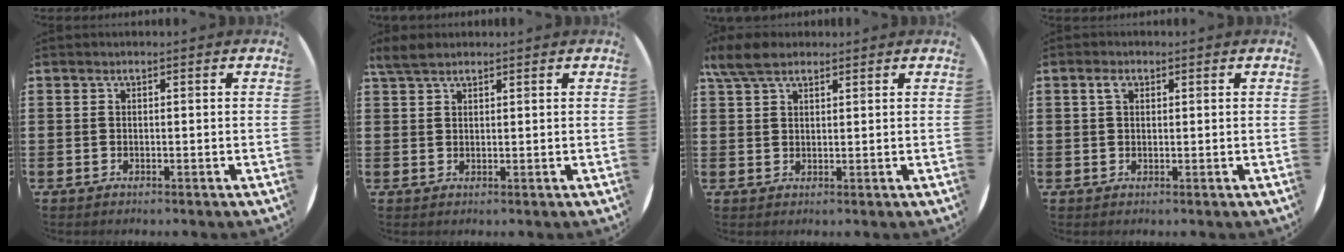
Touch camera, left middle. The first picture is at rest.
{"total": 2.6, "force": [2.2, 0.8, 1.1], "torque": [-0.018, 0.003, 0.039]}
{"total": 4.7, "force": [3.6, 1.8, 2.5], "torque": [-0.049, 0.001, 0.067]}
{"total": 1.8, "force": [0.9, 1.1, 1.1], "torque": [-0.017, 0.003, 0.015]}